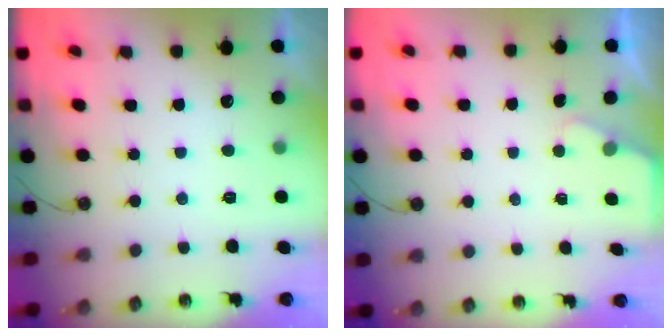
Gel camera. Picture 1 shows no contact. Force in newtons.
{"total": 1.5, "press": 1.5, "slide": 0.3}